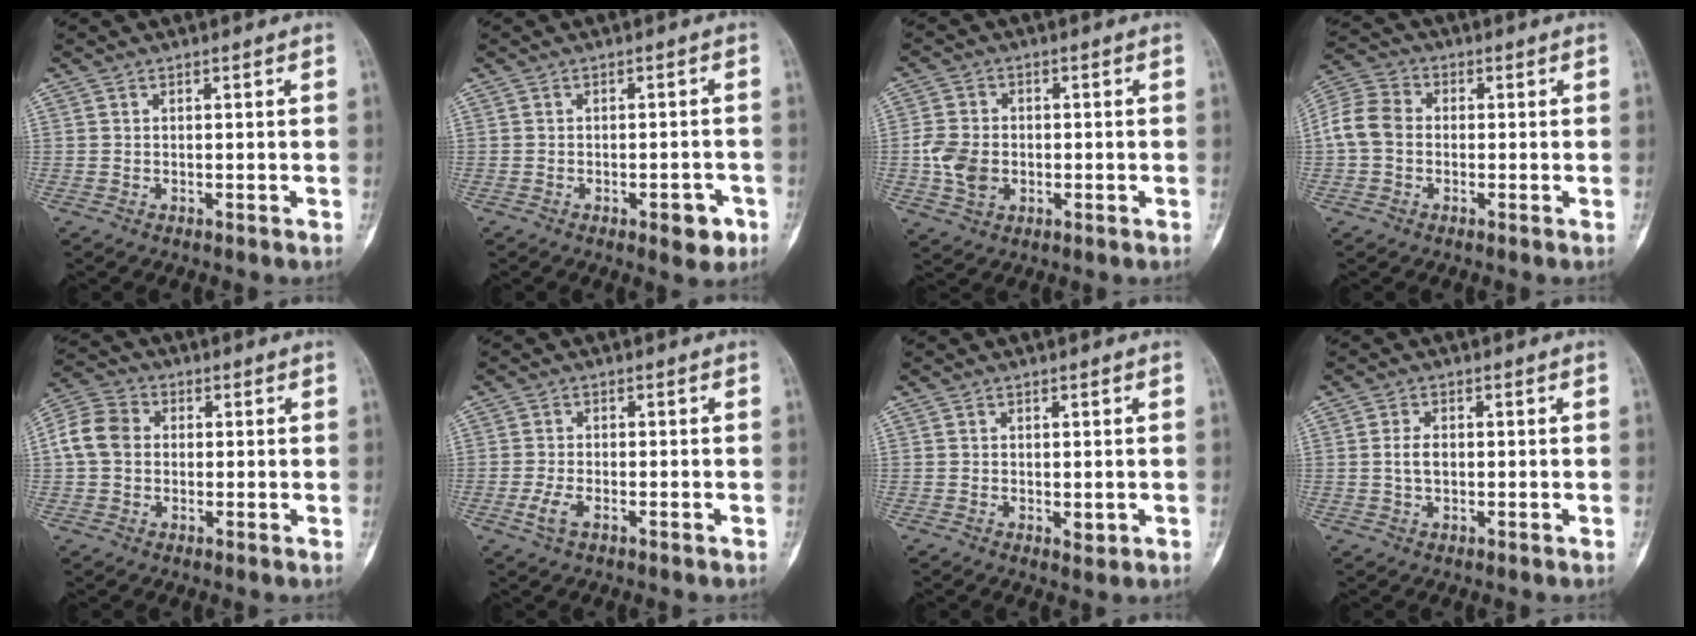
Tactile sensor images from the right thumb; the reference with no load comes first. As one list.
[{"total": 4.7, "force": [-2.2, 2.1, 3.6], "torque": [-0.026, 0.013, -0.021]}, {"total": 6.9, "force": [-0.9, 5.2, 4.4], "torque": [-0.075, 0.006, -0.016]}, {"total": 7.4, "force": [-0.9, 5.9, 4.4], "torque": [-0.083, 0.022, -0.033]}, {"total": 7.6, "force": [0.2, 6.2, 4.4], "torque": [-0.083, 0.022, -0.010]}, {"total": 3.1, "force": [-1.3, 1.4, 2.5], "torque": [-0.054, 0.006, -0.025]}, {"total": 1.5, "force": [-0.1, 0.9, 1.3], "torque": [-0.011, -0.003, 0.003]}, {"total": 2.7, "force": [-0.1, 1.6, 2.1], "torque": [-0.043, 0.005, -0.005]}]